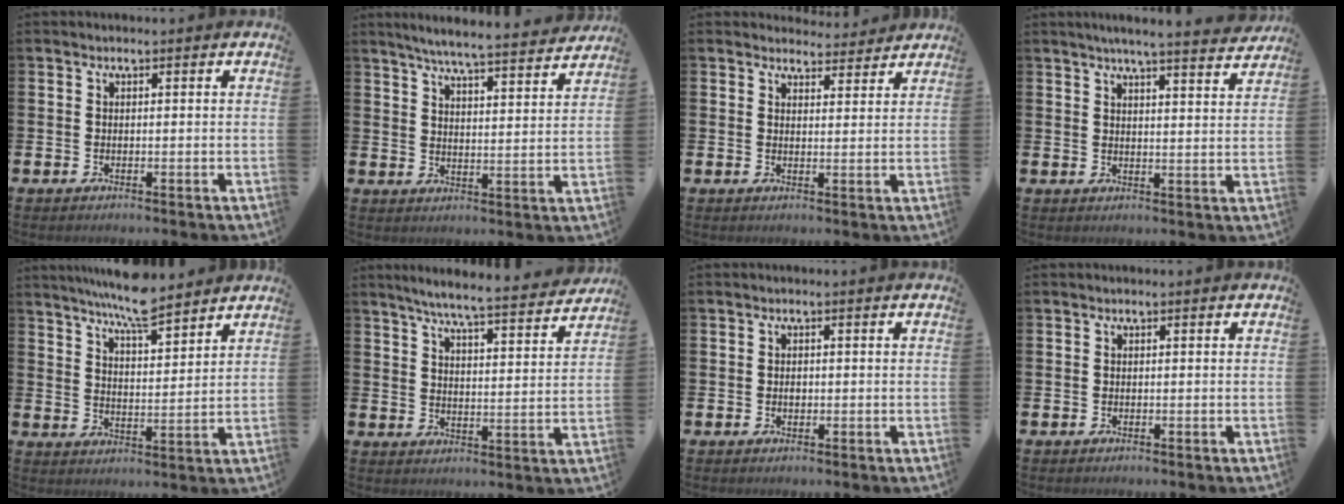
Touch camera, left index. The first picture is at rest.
{"total": 6.3, "force": [6.1, -0.1, 1.8], "torque": [-0.043, -0.047, 0.102]}
{"total": 3.4, "force": [3.3, 0.8, -0.1], "torque": [0.005, -0.020, 0.058]}
{"total": 5.3, "force": [5.0, -0.6, 1.4], "torque": [-0.031, -0.029, 0.086]}
{"total": 7.2, "force": [6.8, 0.4, 2.1], "torque": [-0.057, -0.037, 0.122]}
{"total": 6.8, "force": [6.4, 0.0, 2.4], "torque": [-0.064, -0.045, 0.108]}
{"total": 0.8, "force": [-0.1, 0.6, 0.6], "torque": [-0.002, 0.001, -0.005]}
{"total": 0.0}